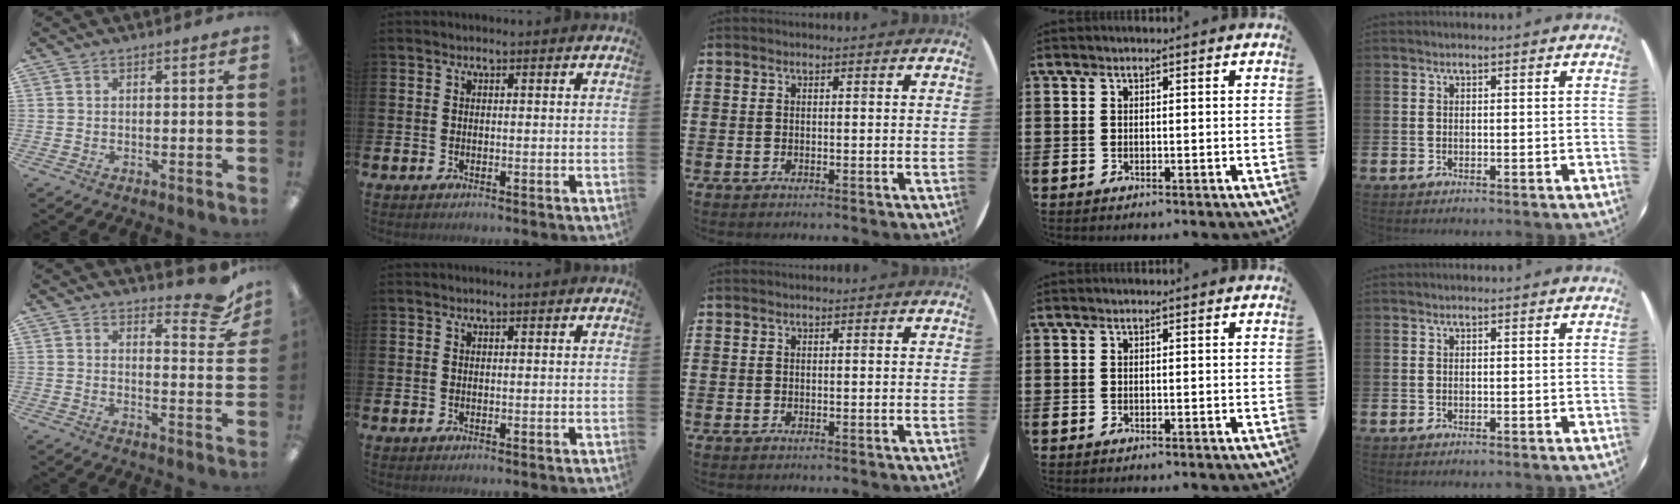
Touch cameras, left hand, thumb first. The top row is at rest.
{"thumb": {"total": 9.0, "force": [6.9, 3.2, 4.7], "torque": [-0.047, -0.047, 0.117]}}